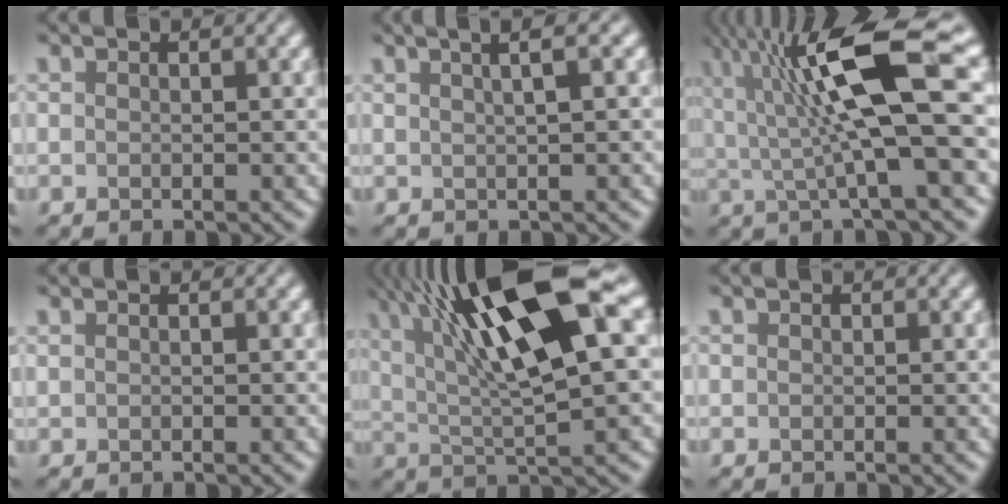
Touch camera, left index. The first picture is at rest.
{"total": 4.1, "force": [1.8, 1.5, 3.4], "torque": [-0.022, 0.021, -0.005]}
{"total": 11.4, "force": [2.1, 2.3, 11.0], "torque": [-0.194, 0.004, 0.036]}
{"total": 0.0}
{"total": 14.0, "force": [4.9, 3.1, 12.7], "torque": [-0.213, 0.015, 0.078]}
{"total": 0.0}